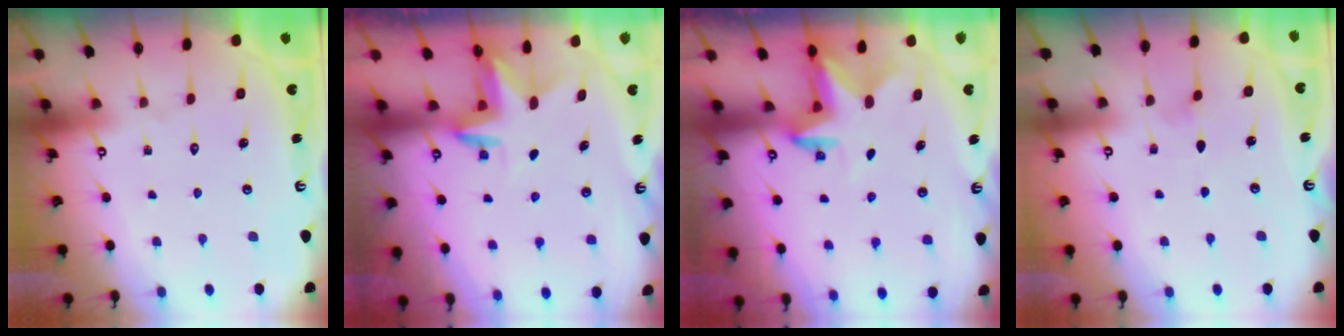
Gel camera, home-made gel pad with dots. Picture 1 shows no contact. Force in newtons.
{"total": 3.3, "press": 3.3, "slide": 0.3}
{"total": 2.9, "press": 2.9, "slide": 0.5}
{"total": 4.1, "press": 3.7, "slide": 1.7}